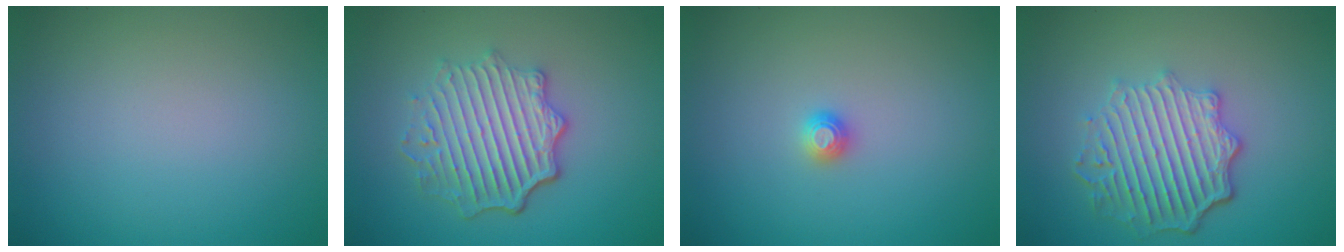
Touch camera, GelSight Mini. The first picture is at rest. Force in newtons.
{"total": 5.9, "press": 4.4, "slide": 3.9}
{"total": 1.1, "press": 1.1, "slide": 0.1}
{"total": 6.0, "press": 4.7, "slide": 3.8}